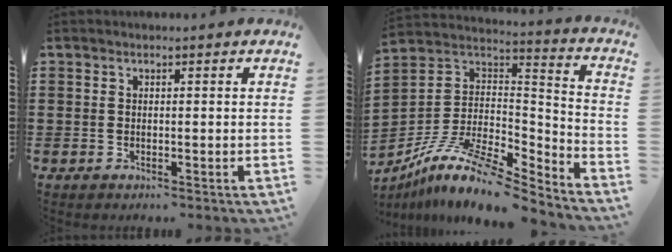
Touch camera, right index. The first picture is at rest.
{"total": 11.9, "force": [-8.8, 3.2, 7.3], "torque": [-0.151, 0.010, -0.172]}